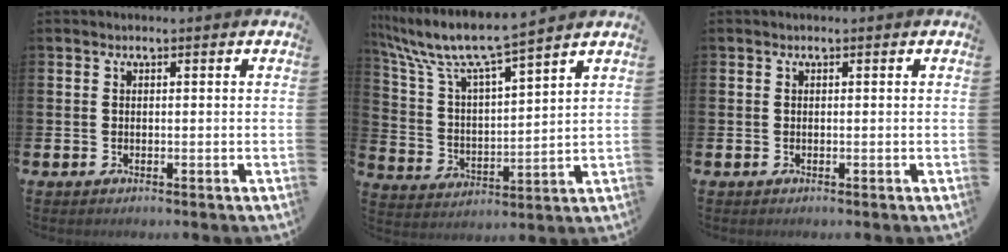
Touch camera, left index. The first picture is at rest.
{"total": 8.5, "force": [7.8, 0.6, 3.4], "torque": [-0.105, -0.050, 0.130]}
{"total": 0.0}